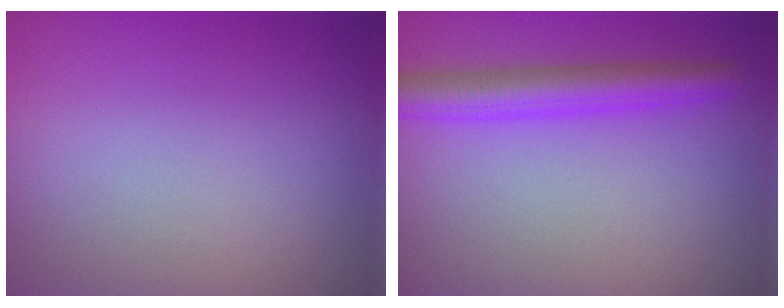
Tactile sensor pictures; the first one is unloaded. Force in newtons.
{"total": 4.1, "press": 4.1, "slide": 0.3}